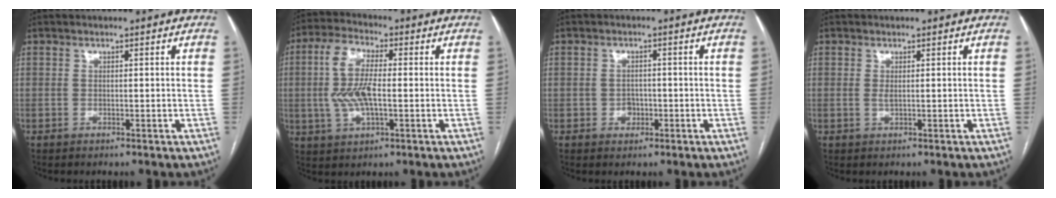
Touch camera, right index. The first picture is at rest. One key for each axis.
{"total": 8.9, "fx": -0.3, "fy": 3.1, "fz": 8.3, "tx": -0.182, "ty": 0.007, "tz": -0.004}
{"total": 1.9, "fx": -0.5, "fy": 1.7, "fz": 0.8, "tx": -0.010, "ty": 0.007, "tz": -0.002}
{"total": 0.7, "fx": 0.2, "fy": 0.1, "fz": 0.6, "tx": -0.016, "ty": -0.003, "tz": 0.005}